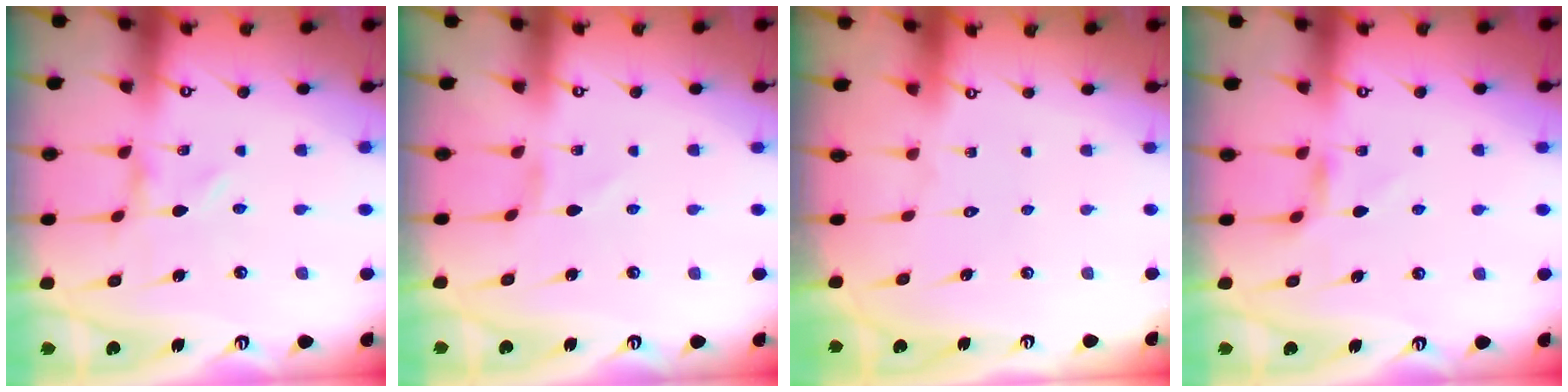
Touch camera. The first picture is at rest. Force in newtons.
{"total": 0.0}
{"total": 1.7, "press": 1.7, "slide": 0.1}
{"total": 5.3, "press": 5.3, "slide": 0.3}